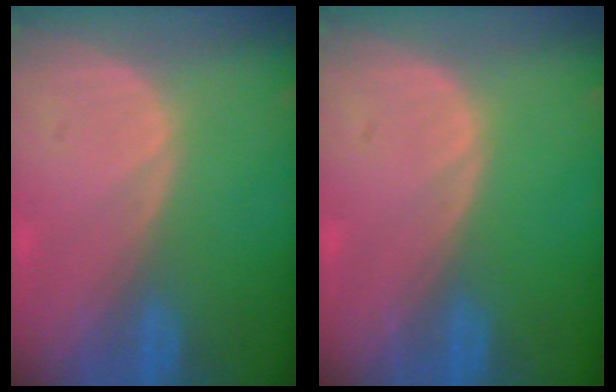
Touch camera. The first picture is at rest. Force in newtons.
{"total": 0.0}